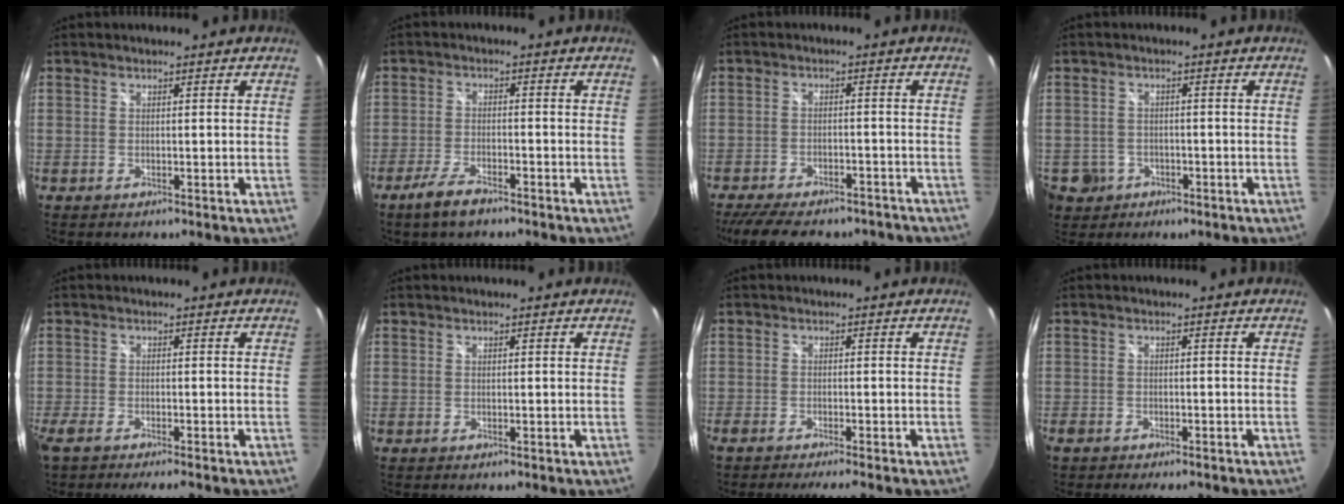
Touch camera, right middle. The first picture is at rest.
{"total": 5.4, "force": [-4.1, 1.4, 3.2], "torque": [-0.085, -0.009, -0.079]}
{"total": 16.9, "force": [-13.7, 6.1, 7.7], "torque": [-0.163, -0.022, -0.189]}
{"total": 7.0, "force": [-2.4, 6.3, 1.9], "torque": [-0.062, 0.008, -0.023]}
{"total": 5.7, "force": [-4.7, 0.9, 3.2], "torque": [-0.082, -0.025, -0.085]}
{"total": 0.0}
{"total": 4.2, "force": [-3.8, 0.0, 1.9], "torque": [-0.047, -0.012, -0.064]}
{"total": 4.8, "force": [-3.8, 1.9, 2.2], "torque": [-0.055, -0.015, -0.060]}